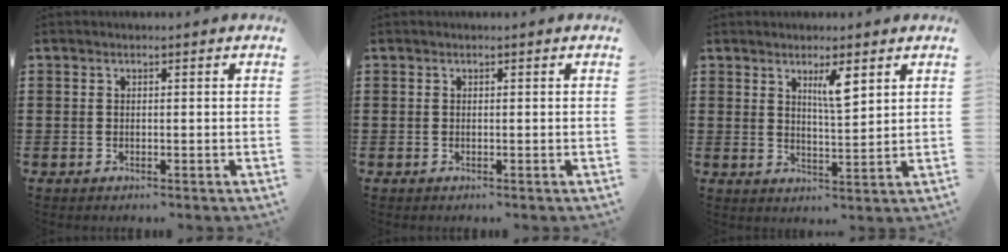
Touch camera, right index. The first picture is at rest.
{"total": 0.0}
{"total": 4.4, "force": [2.4, 0.9, 3.6], "torque": [-0.061, -0.003, 0.036]}